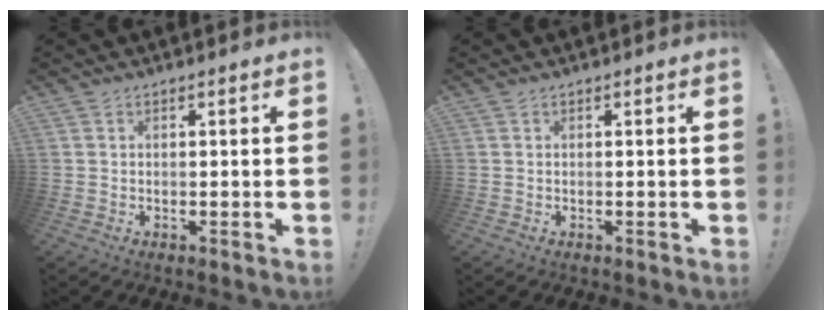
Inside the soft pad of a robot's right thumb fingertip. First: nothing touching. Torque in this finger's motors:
{"motor_torque": [0.07, -0.03, 0.01, 0.12, -0.05]}